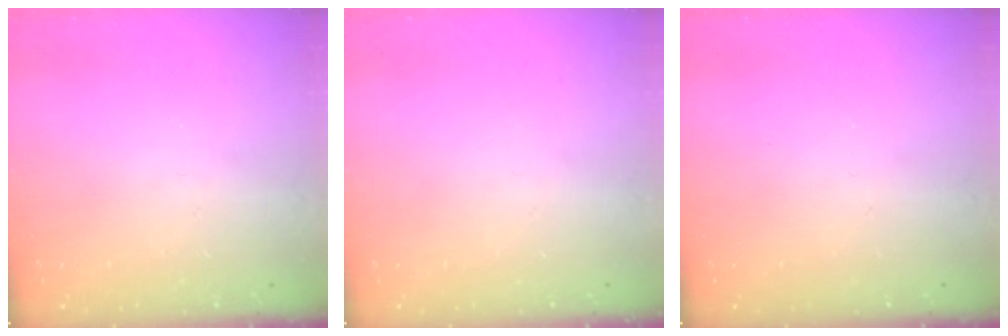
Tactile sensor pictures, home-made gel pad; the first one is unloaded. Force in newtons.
{"total": 0.0}
{"total": 0.0}